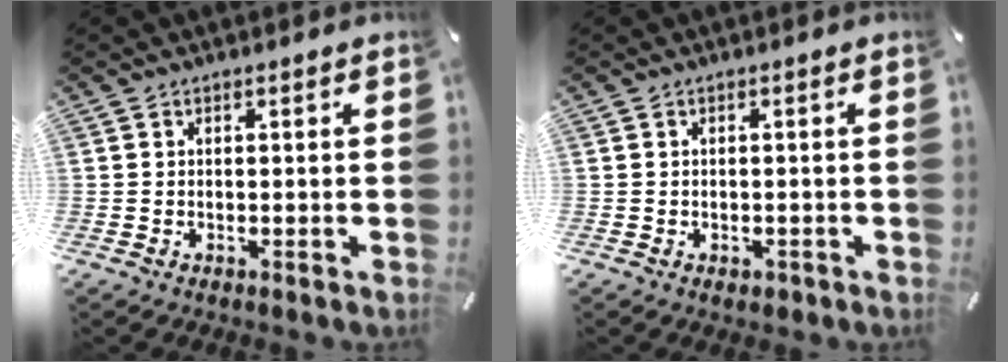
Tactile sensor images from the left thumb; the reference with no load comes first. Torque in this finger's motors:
{"motor_torque": [0.48, 0.18, 0.44, -0.08, 0.00]}